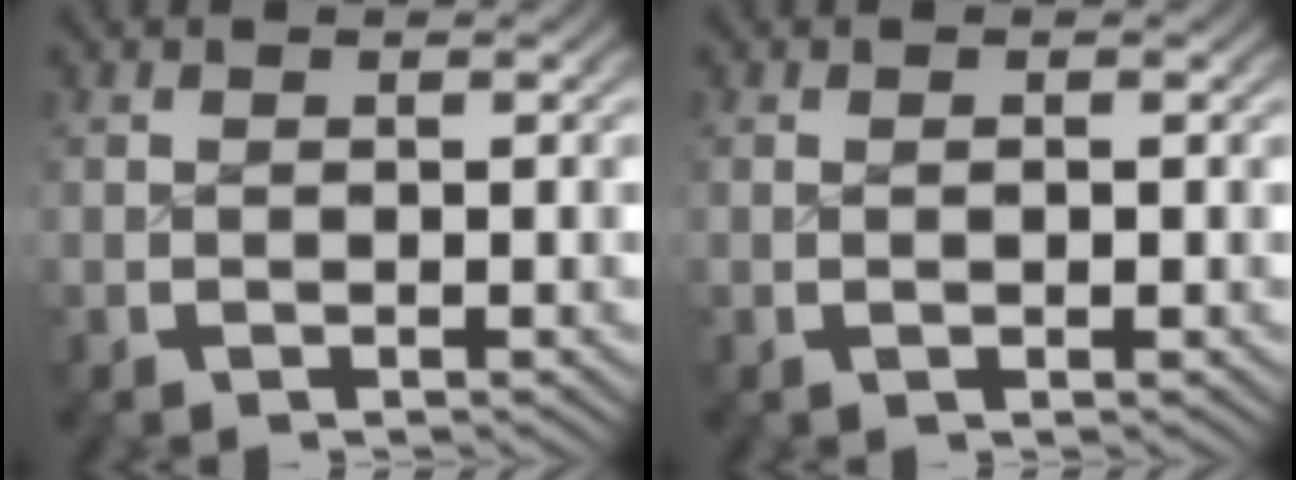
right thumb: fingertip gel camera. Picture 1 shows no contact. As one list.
[{"total": 0.6, "force": [-0.1, 0.4, 0.5], "torque": [-0.011, -0.005, -0.002]}]